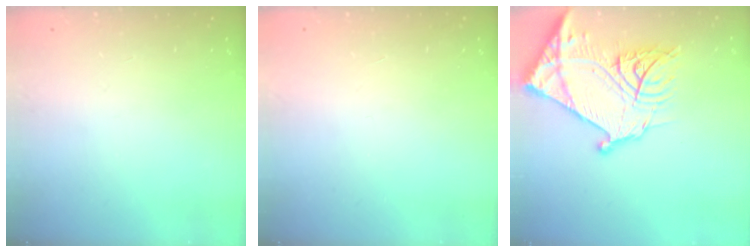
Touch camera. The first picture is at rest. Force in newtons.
{"total": 1.6, "press": 1.6, "slide": 0.1}
{"total": 25.3, "press": 25.1, "slide": 2.8}